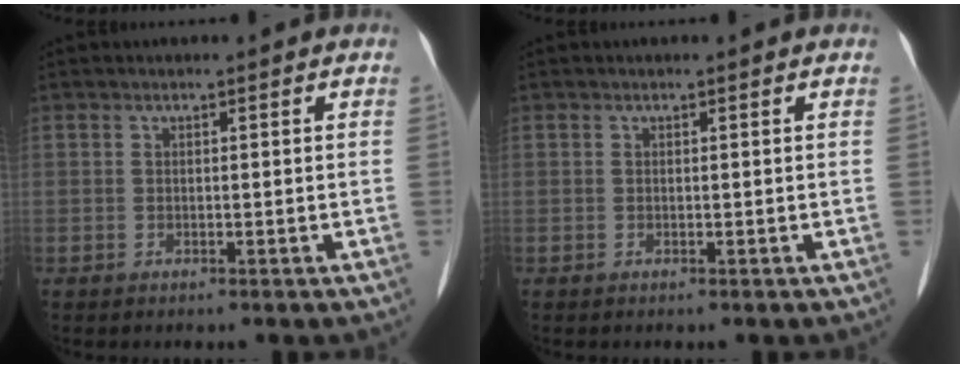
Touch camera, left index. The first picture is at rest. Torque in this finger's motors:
{"motor_torque": [0.00, 0.00, 0.00, 0.00]}